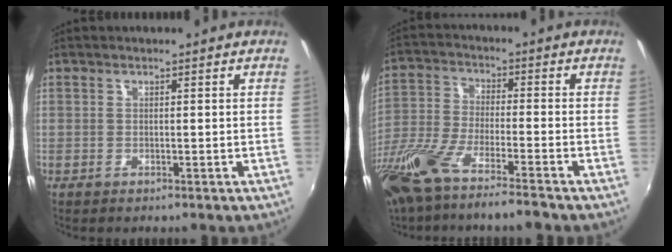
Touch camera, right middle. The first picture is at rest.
{"total": 15.3, "force": [-11.4, 1.9, 10.0], "torque": [-0.215, -0.051, -0.212]}